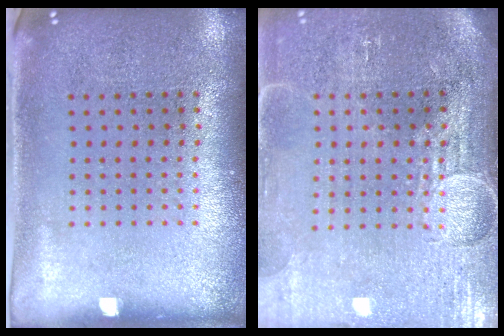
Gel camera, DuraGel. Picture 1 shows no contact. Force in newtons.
{"total": 3.8, "press": 3.4, "slide": 1.6}